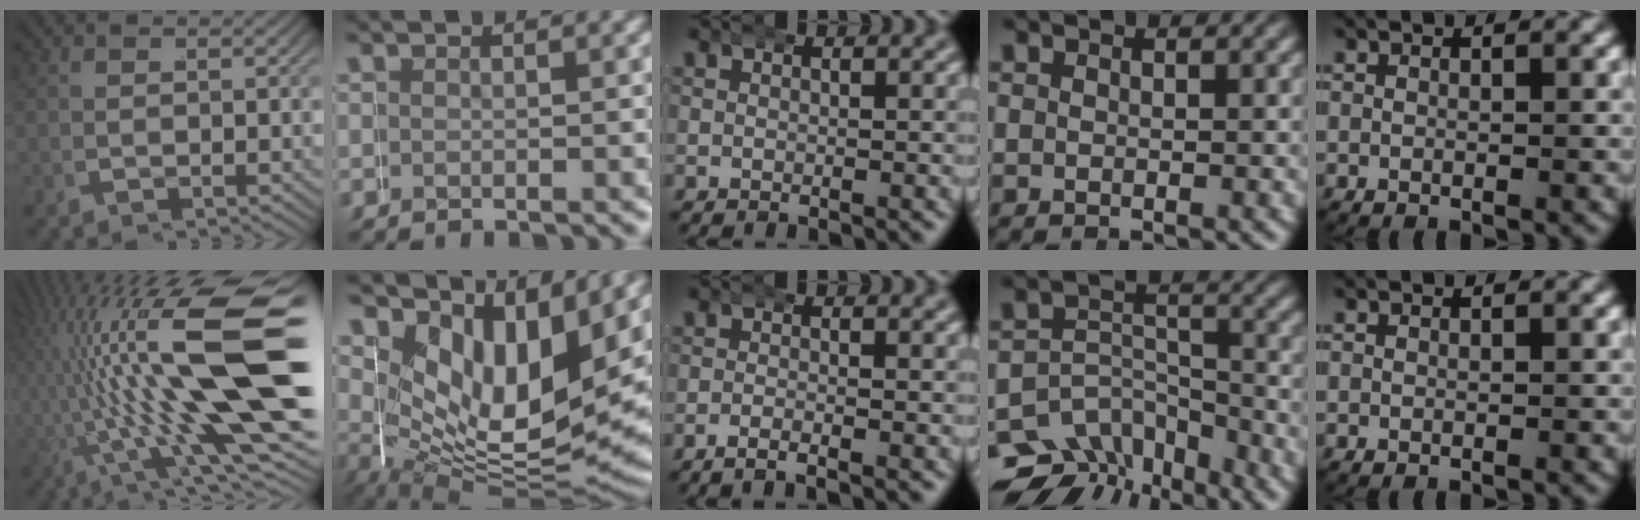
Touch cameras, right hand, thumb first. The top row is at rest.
{"thumb": {"total": 15.7, "force": [1.4, 5.3, 14.7], "torque": [-0.242, -0.011, 0.034]}, "index": {"total": 12.0, "force": [2.4, 6.7, 9.7], "torque": [-0.177, -0.044, 0.061]}, "middle": {"total": 1.5, "force": [-1.1, -0.1, 0.9], "torque": [-0.022, -0.002, -0.022]}, "ring": {"total": 10.1, "force": [-5.6, 7.3, 4.2], "torque": [-0.071, -0.036, -0.091]}}